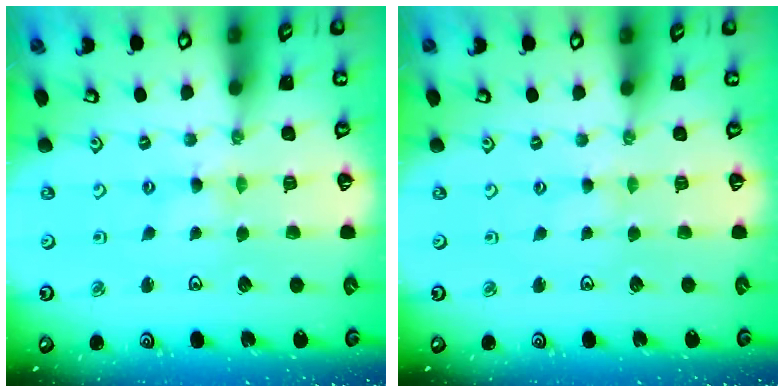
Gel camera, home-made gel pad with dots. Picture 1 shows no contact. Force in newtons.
{"total": 1.2, "press": 1.2, "slide": 0.2}